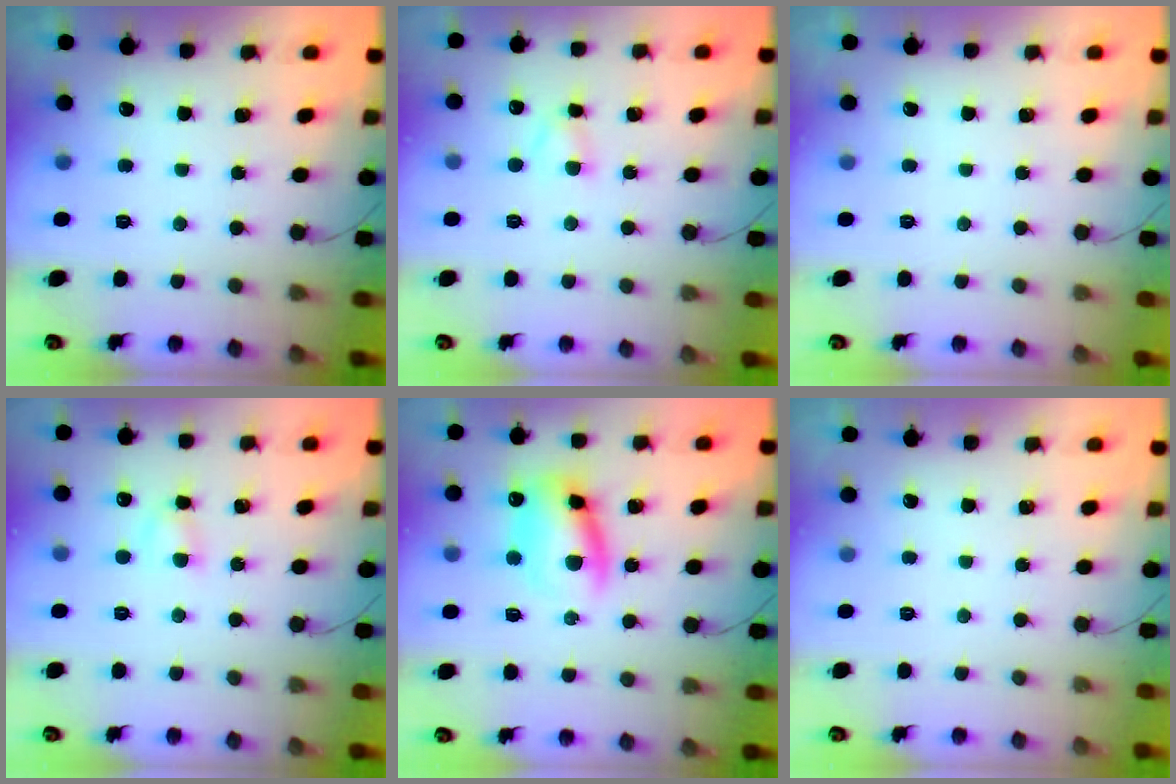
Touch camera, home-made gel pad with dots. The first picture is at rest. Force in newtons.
{"total": 3.3, "press": 3.0, "slide": 1.3}
{"total": 0.0}
{"total": 2.7, "press": 2.5, "slide": 1.0}
{"total": 12.5, "press": 12.4, "slide": 2.0}
{"total": 0.0}